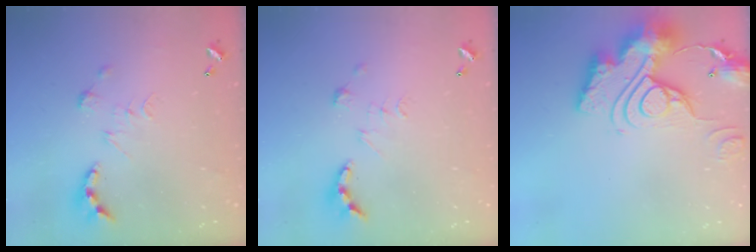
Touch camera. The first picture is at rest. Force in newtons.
{"total": 4.7, "press": 4.7, "slide": 0.4}
{"total": 21.4, "press": 21.3, "slide": 2.0}